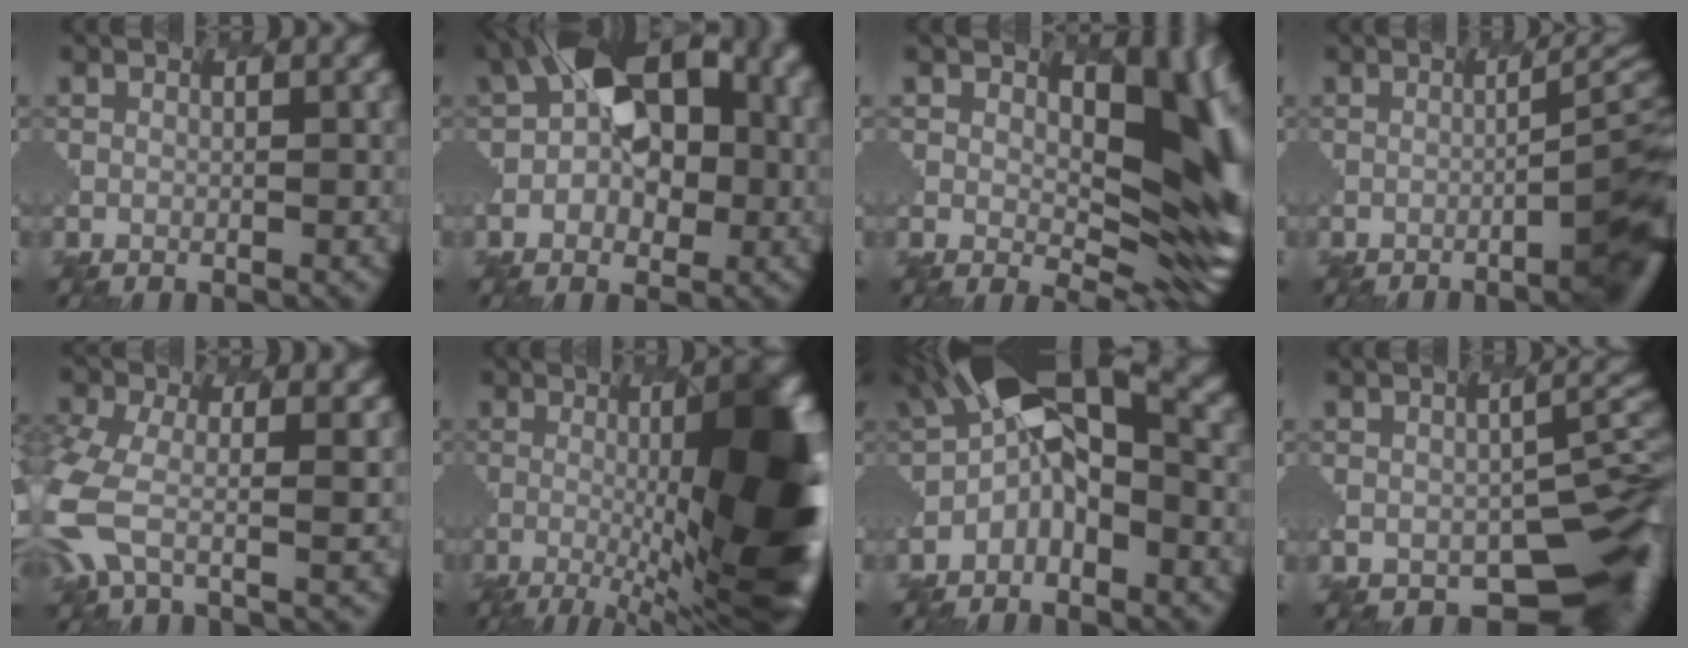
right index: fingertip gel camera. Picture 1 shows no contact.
{"total": 13.0, "force": [2.4, 9.0, 9.1], "torque": [-0.142, 0.026, 0.025]}
{"total": 8.3, "force": [3.5, 4.8, 5.8], "torque": [-0.079, -0.016, 0.049]}
{"total": 7.8, "force": [-2.4, 1.8, 7.2], "torque": [-0.045, 0.021, -0.047]}
{"total": 4.0, "force": [-1.0, 1.5, 3.6], "torque": [-0.124, -0.005, -0.046]}
{"total": 12.7, "force": [-0.6, 2.8, 12.4], "torque": [-0.148, 0.019, -0.023]}
{"total": 9.5, "force": [-0.4, 5.3, 7.8], "torque": [-0.140, 0.039, -0.029]}
{"total": 10.1, "force": [-4.1, 5.8, 7.2], "torque": [-0.091, -0.017, -0.055]}